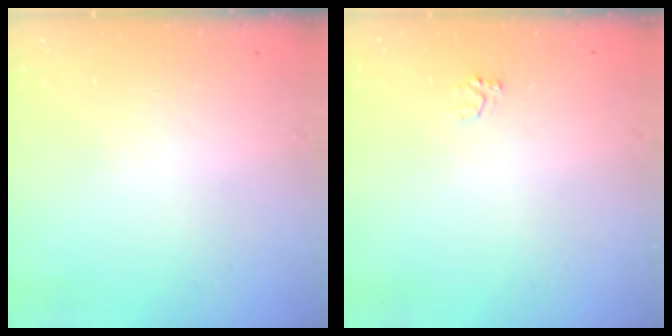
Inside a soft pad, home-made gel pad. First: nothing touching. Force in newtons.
{"total": 2.4, "press": 2.3, "slide": 0.5}